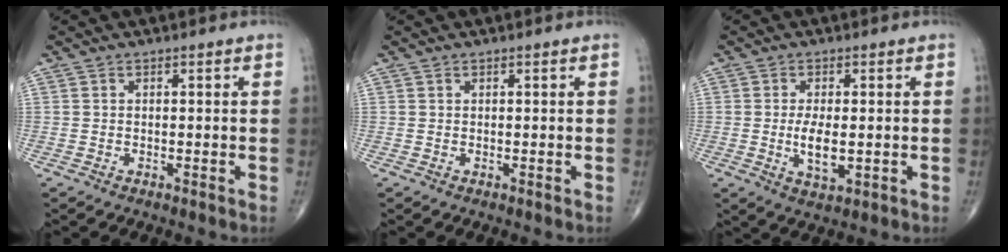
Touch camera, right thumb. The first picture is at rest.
{"total": 0.0}
{"total": 5.5, "force": [-0.5, 2.3, 4.9], "torque": [-0.096, -0.012, -0.007]}